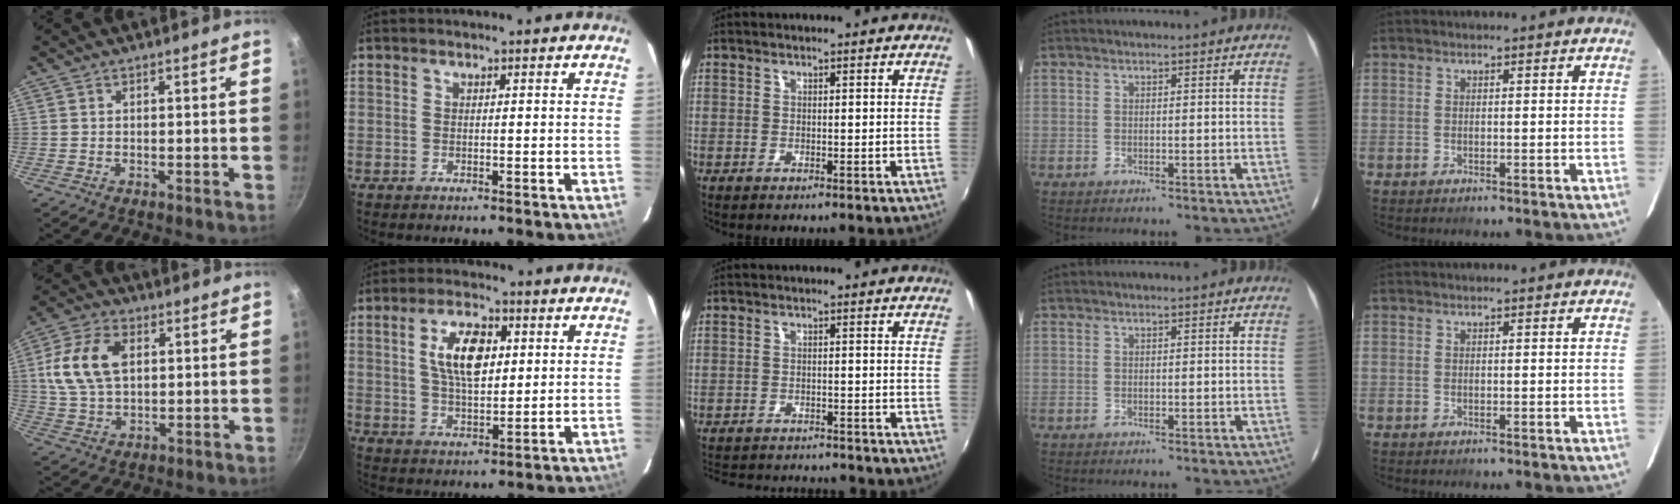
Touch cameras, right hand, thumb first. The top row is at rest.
{"thumb": {"total": 12.7, "force": [2.6, 8.1, 9.5], "torque": [-0.172, 0.007, 0.046]}, "index": {"total": 9.8, "force": [2.5, 4.6, 8.2], "torque": [-0.152, 0.011, 0.048]}, "middle": {"total": 10.4, "force": [-9.5, 2.6, 3.3], "torque": [-0.084, -0.008, -0.137]}}